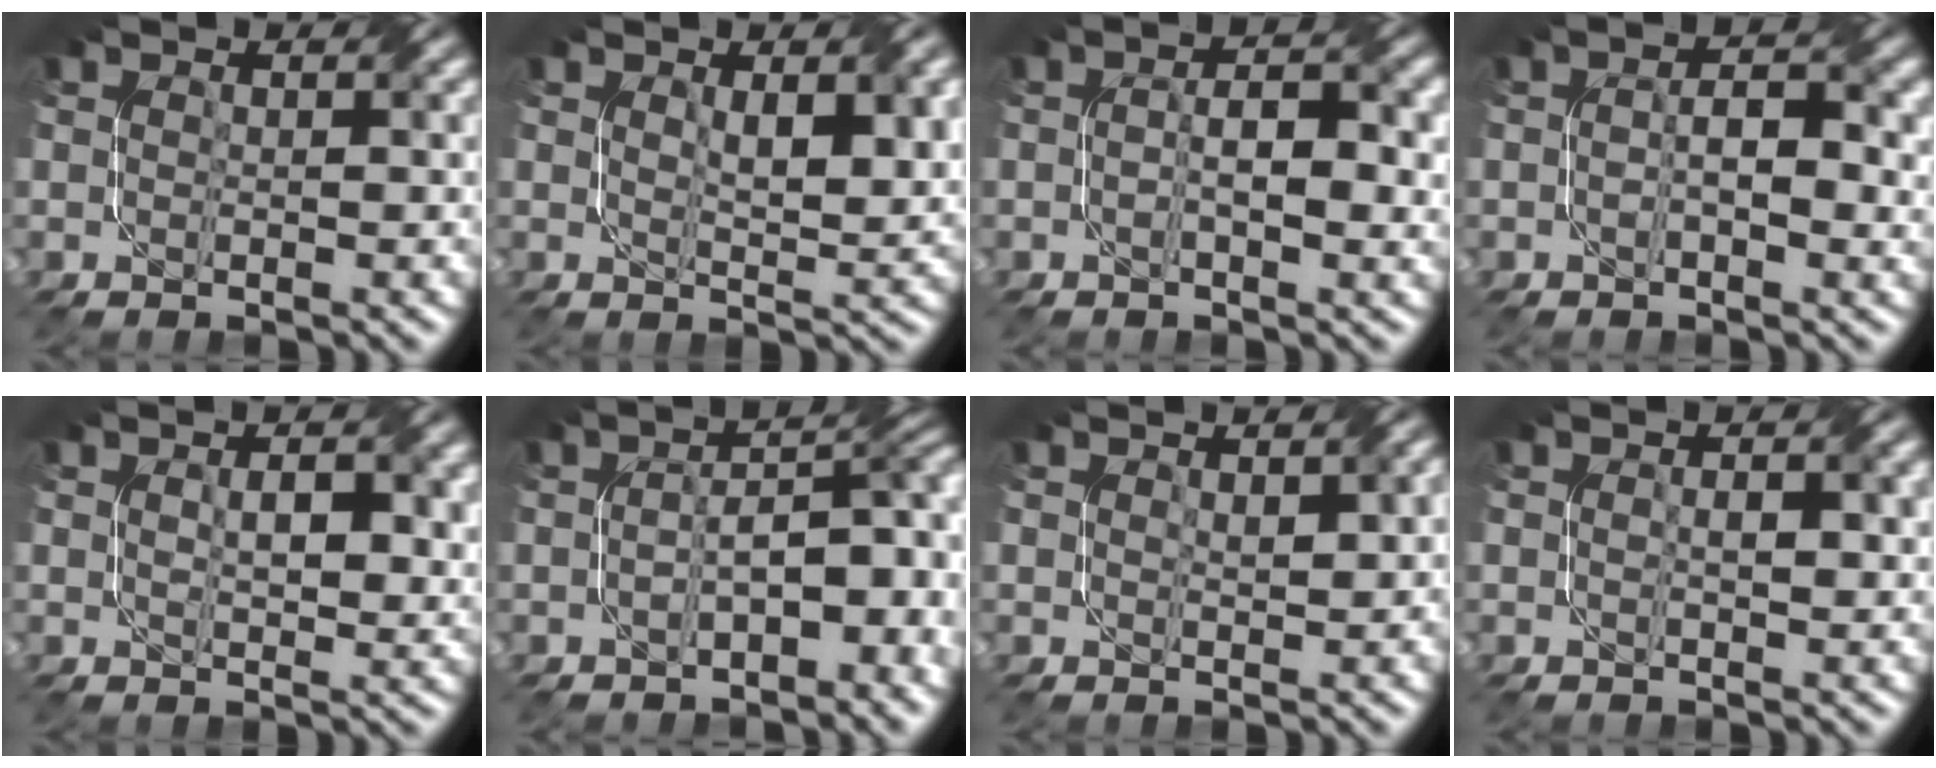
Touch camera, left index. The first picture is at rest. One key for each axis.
{"total": 4.1, "fx": 1.2, "fy": 1.3, "fz": 3.6, "tx": -0.064, "ty": -0.004, "tz": 0.026}
{"total": 4.3, "fx": -0.3, "fy": 1.6, "fz": 4.0, "tx": -0.071, "ty": 0.004, "tz": -0.006}
{"total": 3.9, "fx": -0.3, "fy": 1.6, "fz": 3.6, "tx": -0.063, "ty": 0.004, "tz": -0.006}
{"total": 3.4, "fx": 0.7, "fy": 1.5, "fz": 2.9, "tx": -0.051, "ty": 0.000, "tz": 0.016}
{"total": 6.6, "fx": -1.3, "fy": 2.8, "fz": 5.8, "tx": -0.082, "ty": 0.012, "tz": -0.020}
{"total": 1.6, "fx": 0.6, "fy": 0.4, "fz": 1.4, "tx": -0.021, "ty": 0.001, "tz": 0.014}
{"total": 1.8, "fx": 0.1, "fy": 0.5, "fz": 1.7, "tx": -0.029, "ty": 0.004, "tz": 0.002}